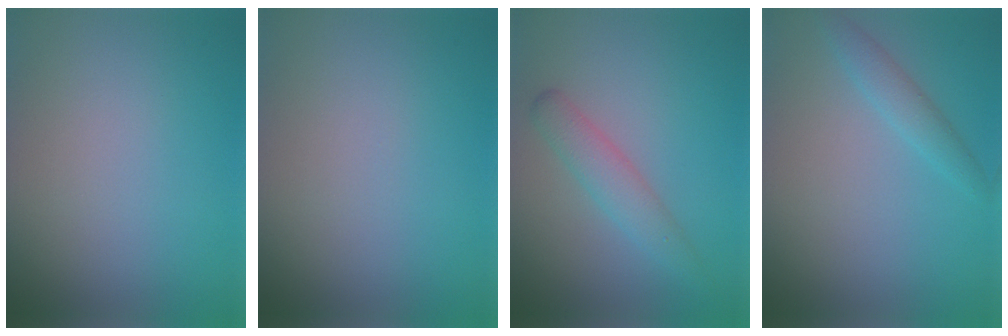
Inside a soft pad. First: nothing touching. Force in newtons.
{"total": 0.0}
{"total": 2.5, "press": 2.5, "slide": 0.1}
{"total": 1.8, "press": 1.8, "slide": 0.1}